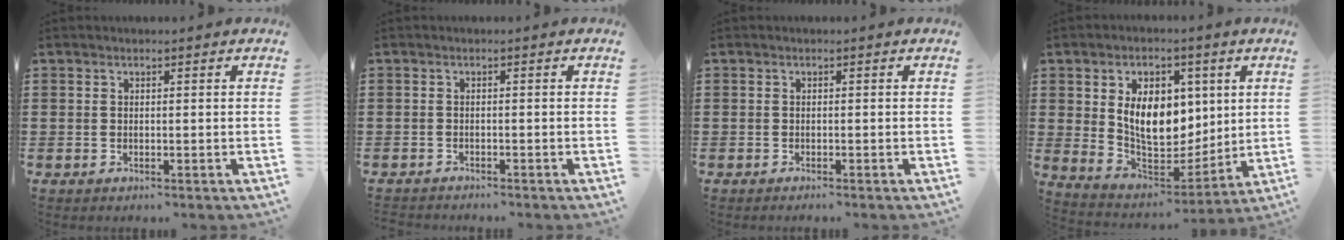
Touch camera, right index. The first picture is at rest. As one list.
[{"total": 1.2, "force": [-1.2, -0.1, -0.1], "torque": [0.000, 0.000, -0.024]}, {"total": 0.6, "force": [-0.6, -0.2, 0.1], "torque": [-0.003, -0.004, -0.012]}, {"total": 10.2, "force": [2.2, 7.1, 7.1], "torque": [-0.131, 0.006, 0.038]}]